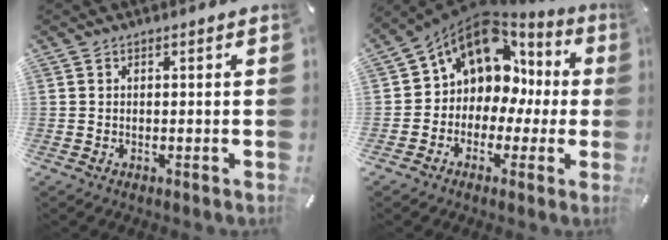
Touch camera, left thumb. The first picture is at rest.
{"total": 12.9, "force": [4.9, 10.1, 6.3], "torque": [-0.113, -0.036, 0.089]}